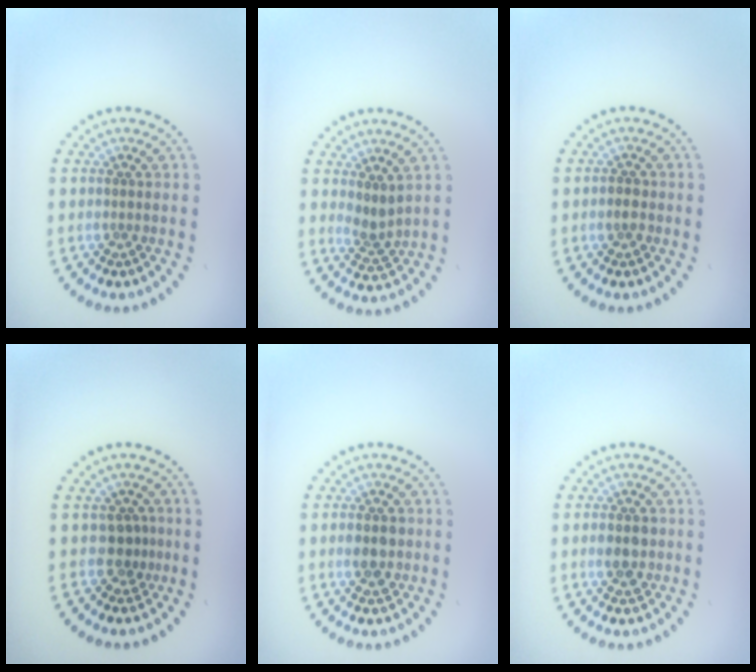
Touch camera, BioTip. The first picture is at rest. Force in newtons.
{"total": 2.0, "press": 1.6, "slide": 1.3}
{"total": 1.2, "press": 1.2, "slide": 0.1}
{"total": 1.9, "press": 1.4, "slide": 1.3}
{"total": 2.5, "press": 2.5, "slide": 0.1}
{"total": 2.5, "press": 2.5, "slide": 0.1}